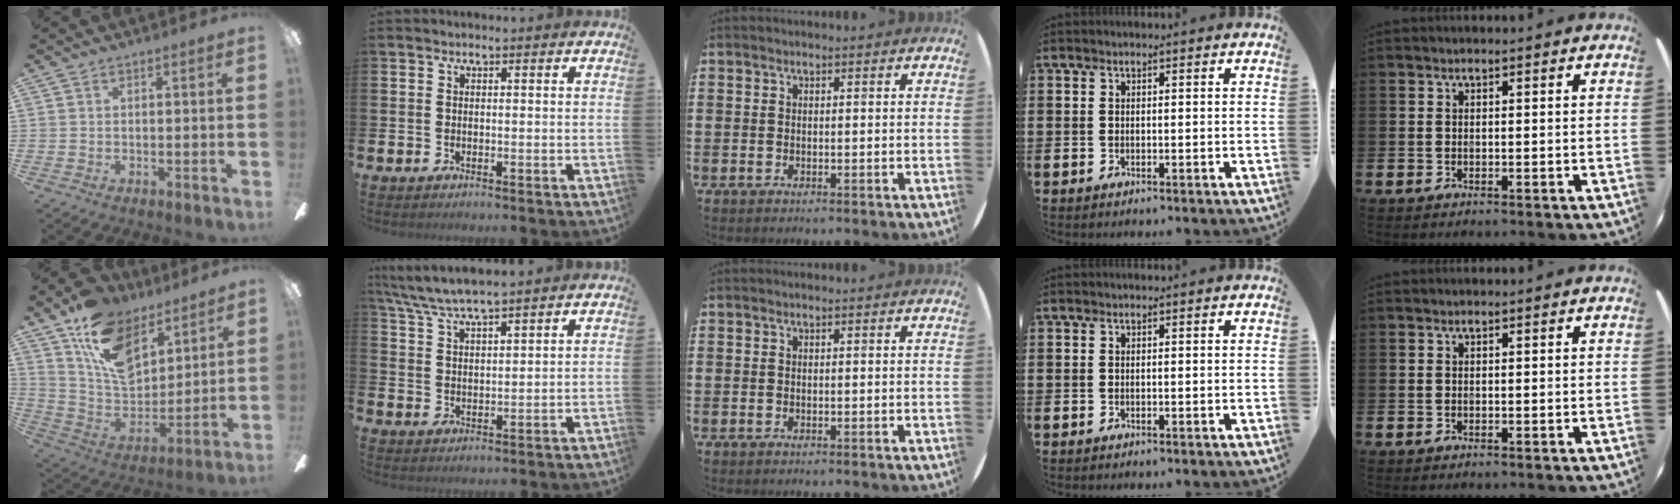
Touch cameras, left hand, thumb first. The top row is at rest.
{"thumb": {"total": 16.9, "force": [10.3, 9.7, 9.2], "torque": [-0.176, -0.045, 0.197]}, "index": {"total": 5.8, "force": [5.5, 0.3, 1.9], "torque": [-0.061, -0.022, 0.098]}}